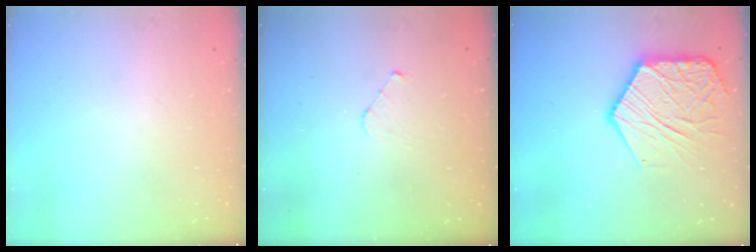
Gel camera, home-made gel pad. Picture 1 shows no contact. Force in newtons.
{"total": 3.1, "press": 3.1, "slide": 0.3}
{"total": 16.4, "press": 16.4, "slide": 1.4}